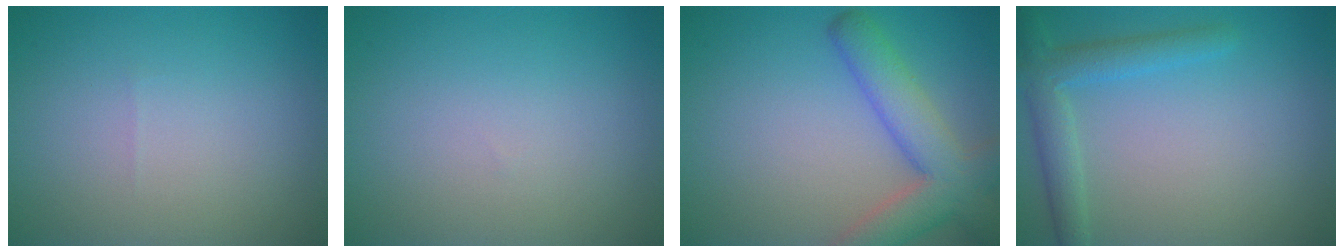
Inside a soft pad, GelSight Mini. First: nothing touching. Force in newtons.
{"total": 0.0}
{"total": 6.1, "press": 6.1, "slide": 0.4}
{"total": 3.3, "press": 3.3, "slide": 0.2}